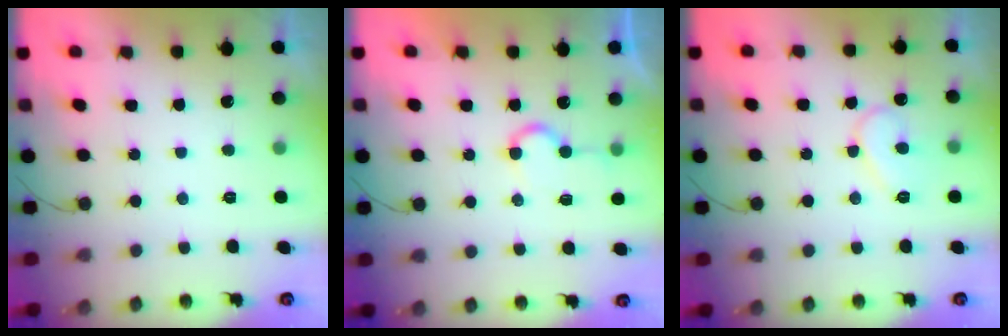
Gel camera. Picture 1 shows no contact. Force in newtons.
{"total": 6.6, "press": 6.6, "slide": 0.7}
{"total": 9.0, "press": 9.0, "slide": 0.9}